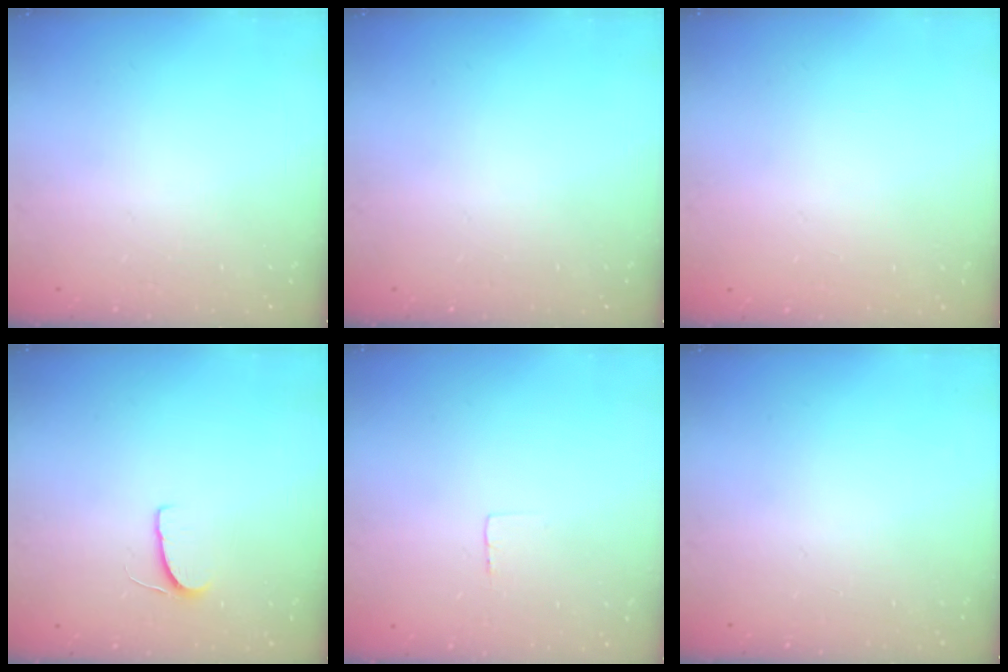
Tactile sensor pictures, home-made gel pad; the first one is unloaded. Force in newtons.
{"total": 0.0}
{"total": 0.0}
{"total": 6.4, "press": 6.4, "slide": 0.5}
{"total": 2.3, "press": 2.3, "slide": 0.1}
{"total": 0.0}